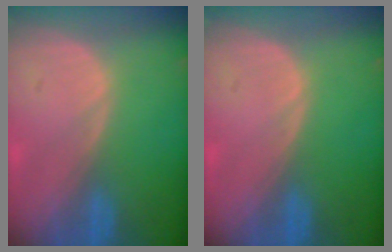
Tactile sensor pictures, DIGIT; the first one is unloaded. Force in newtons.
{"total": 0.0}